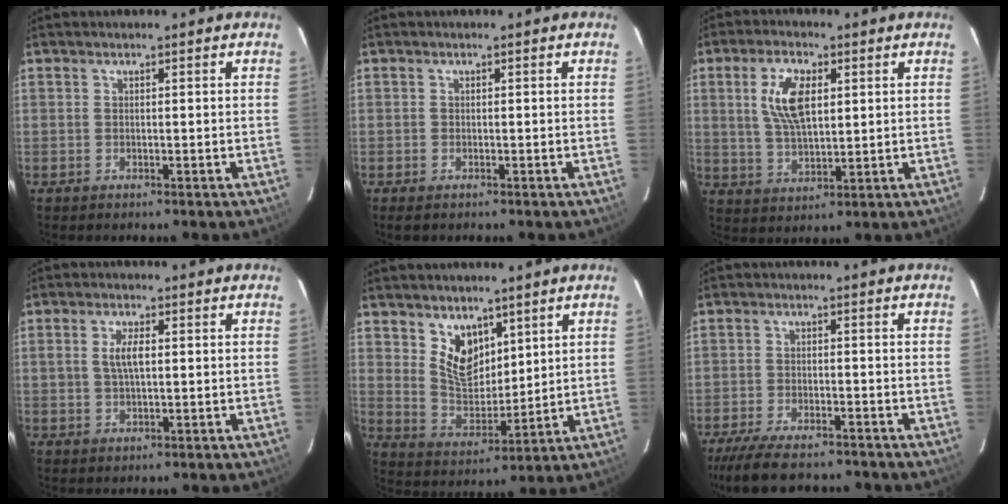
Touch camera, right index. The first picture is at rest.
{"total": 1.1, "force": [-0.8, 0.7, 0.4], "torque": [-0.009, -0.004, -0.017]}
{"total": 9.1, "force": [2.5, 4.3, 7.6], "torque": [-0.147, 0.008, 0.052]}
{"total": 4.0, "force": [0.6, 1.7, 3.6], "torque": [-0.070, 0.005, 0.014]}
{"total": 8.6, "force": [5.0, 5.5, 4.4], "torque": [-0.073, 0.001, 0.106]}
{"total": 13.4, "force": [-11.6, 3.4, 5.8], "torque": [-0.136, -0.026, -0.190]}